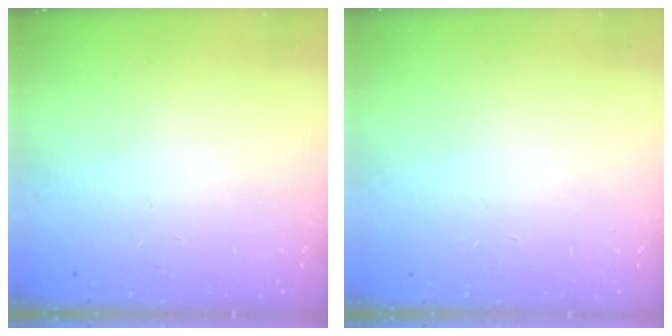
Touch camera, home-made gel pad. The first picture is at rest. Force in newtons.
{"total": 0.0}